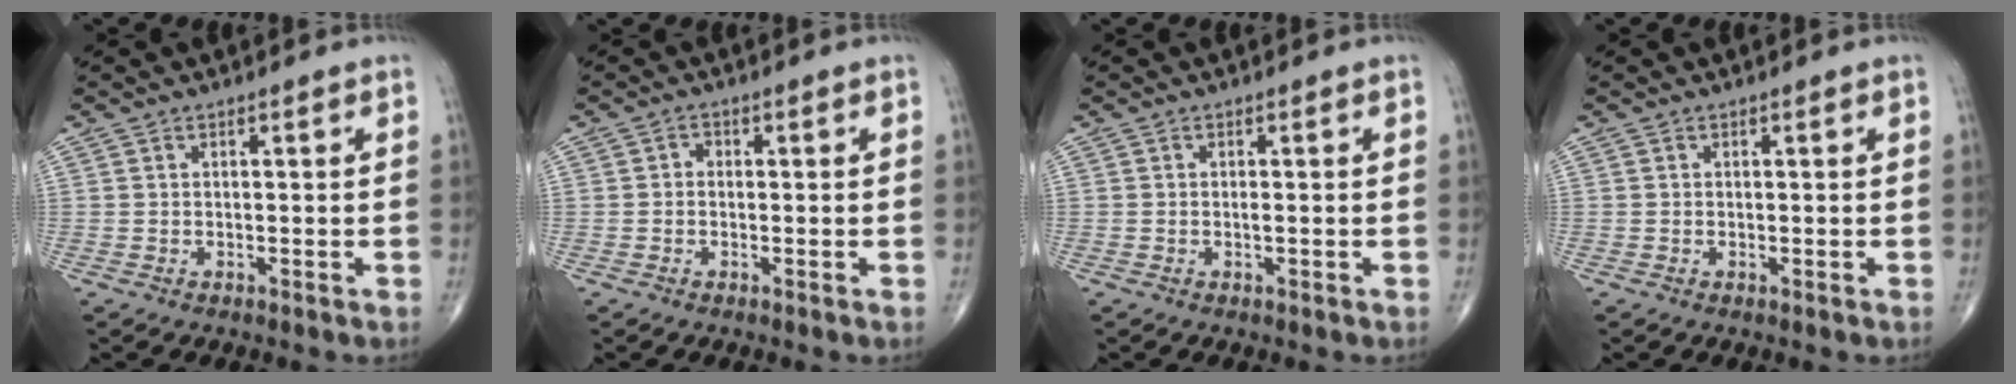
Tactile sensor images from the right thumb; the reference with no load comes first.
{"total": 1.2, "force": [-0.2, 1.0, 0.6], "torque": [0.000, 0.004, -0.009]}
{"total": 0.8, "force": [-0.1, 0.2, 0.7], "torque": [-0.014, -0.001, -0.003]}
{"total": 0.0}